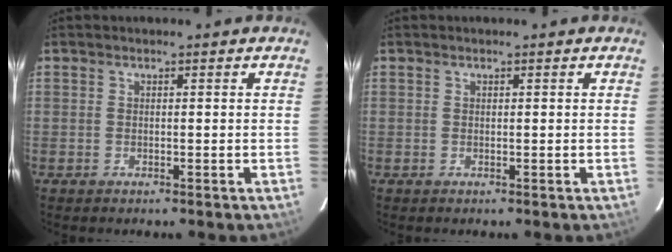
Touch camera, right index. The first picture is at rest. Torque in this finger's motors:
{"motor_torque": [0.12, 0.09, -0.01, -0.01]}